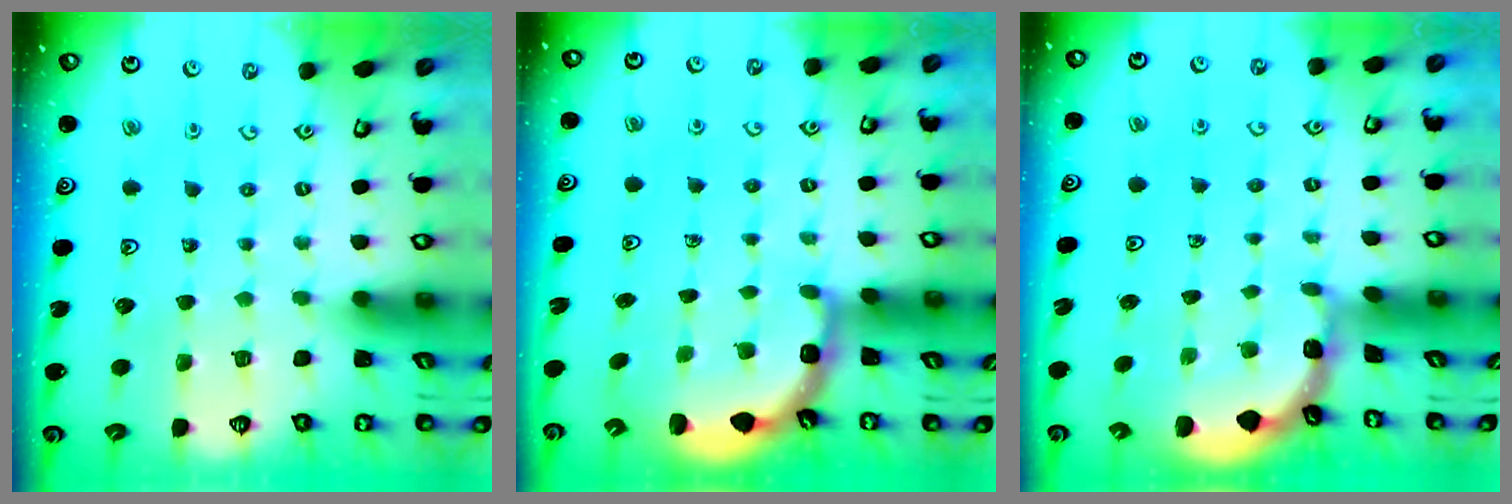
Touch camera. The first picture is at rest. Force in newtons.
{"total": 3.1, "press": 2.4, "slide": 2.0}
{"total": 1.2, "press": 1.2, "slide": 0.1}